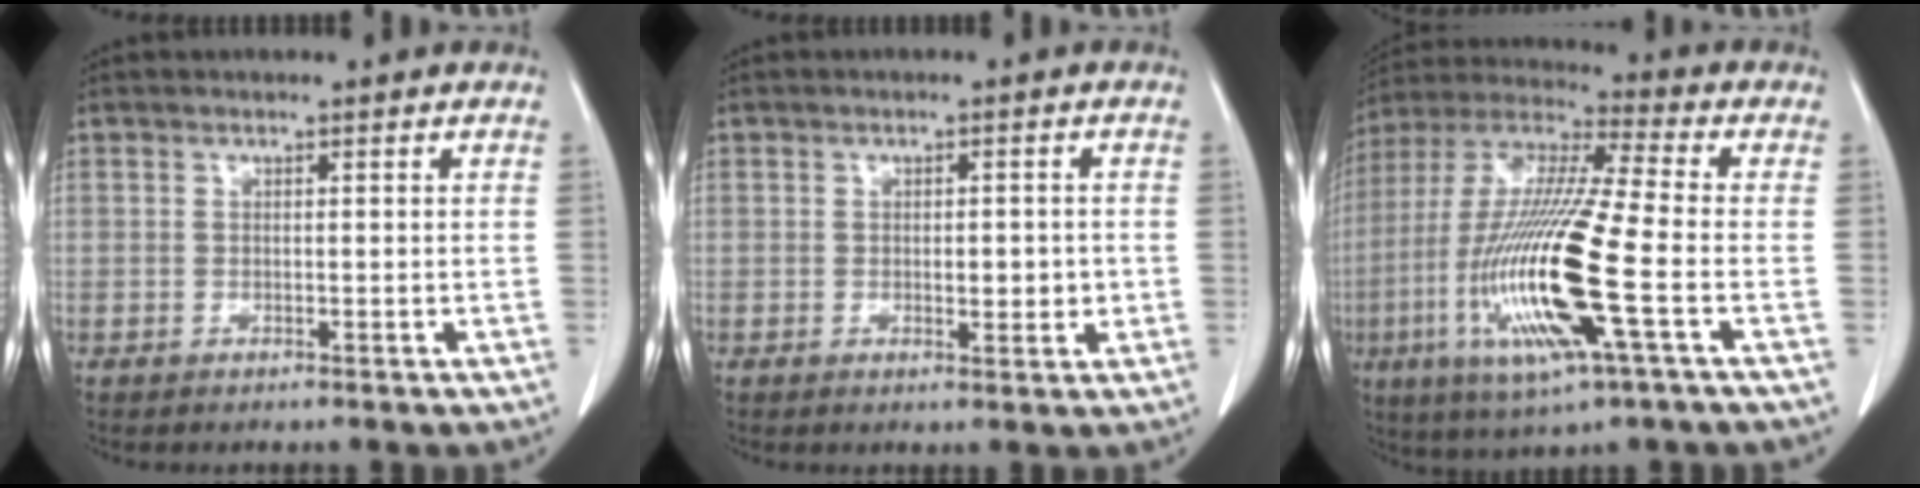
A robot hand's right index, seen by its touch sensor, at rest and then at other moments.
{"total": 3.2, "force": [-0.3, 1.4, 2.8], "torque": [-0.037, 0.000, -0.001]}
{"total": 20.3, "force": [-5.4, 1.5, 19.5], "torque": [-0.421, -0.025, -0.105]}